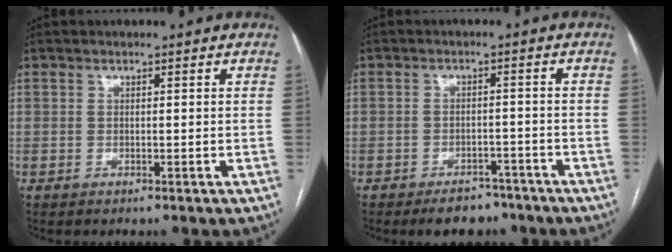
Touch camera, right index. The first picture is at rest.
{"total": 5.5, "force": [-4.4, 2.7, 1.9], "torque": [-0.022, 0.004, -0.062]}